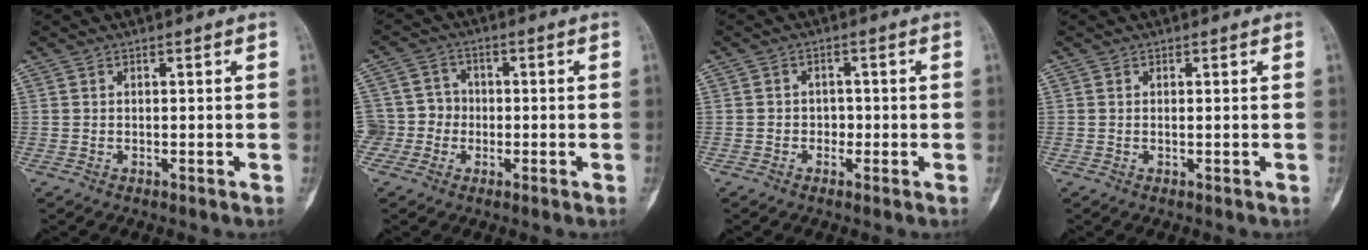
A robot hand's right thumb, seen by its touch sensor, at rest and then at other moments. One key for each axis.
{"total": 6.4, "fx": -1.4, "fy": 6.1, "fz": 0.9, "tx": 0.014, "ty": 0.021, "tz": -0.031}
{"total": 2.4, "fx": -0.6, "fy": 2.1, "fz": 0.9, "tx": 0.005, "ty": 0.010, "tz": -0.013}
{"total": 0.0}